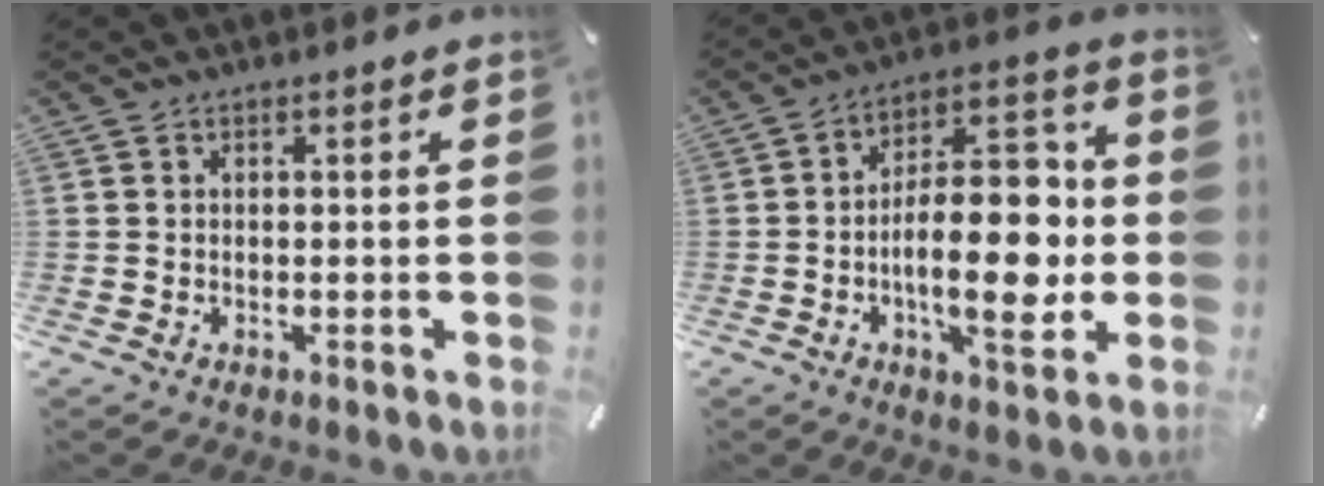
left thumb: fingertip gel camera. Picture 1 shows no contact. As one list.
[{"total": 18.9, "force": [-2.6, 8.7, 16.5], "torque": [-0.252, -0.001, -0.046]}]